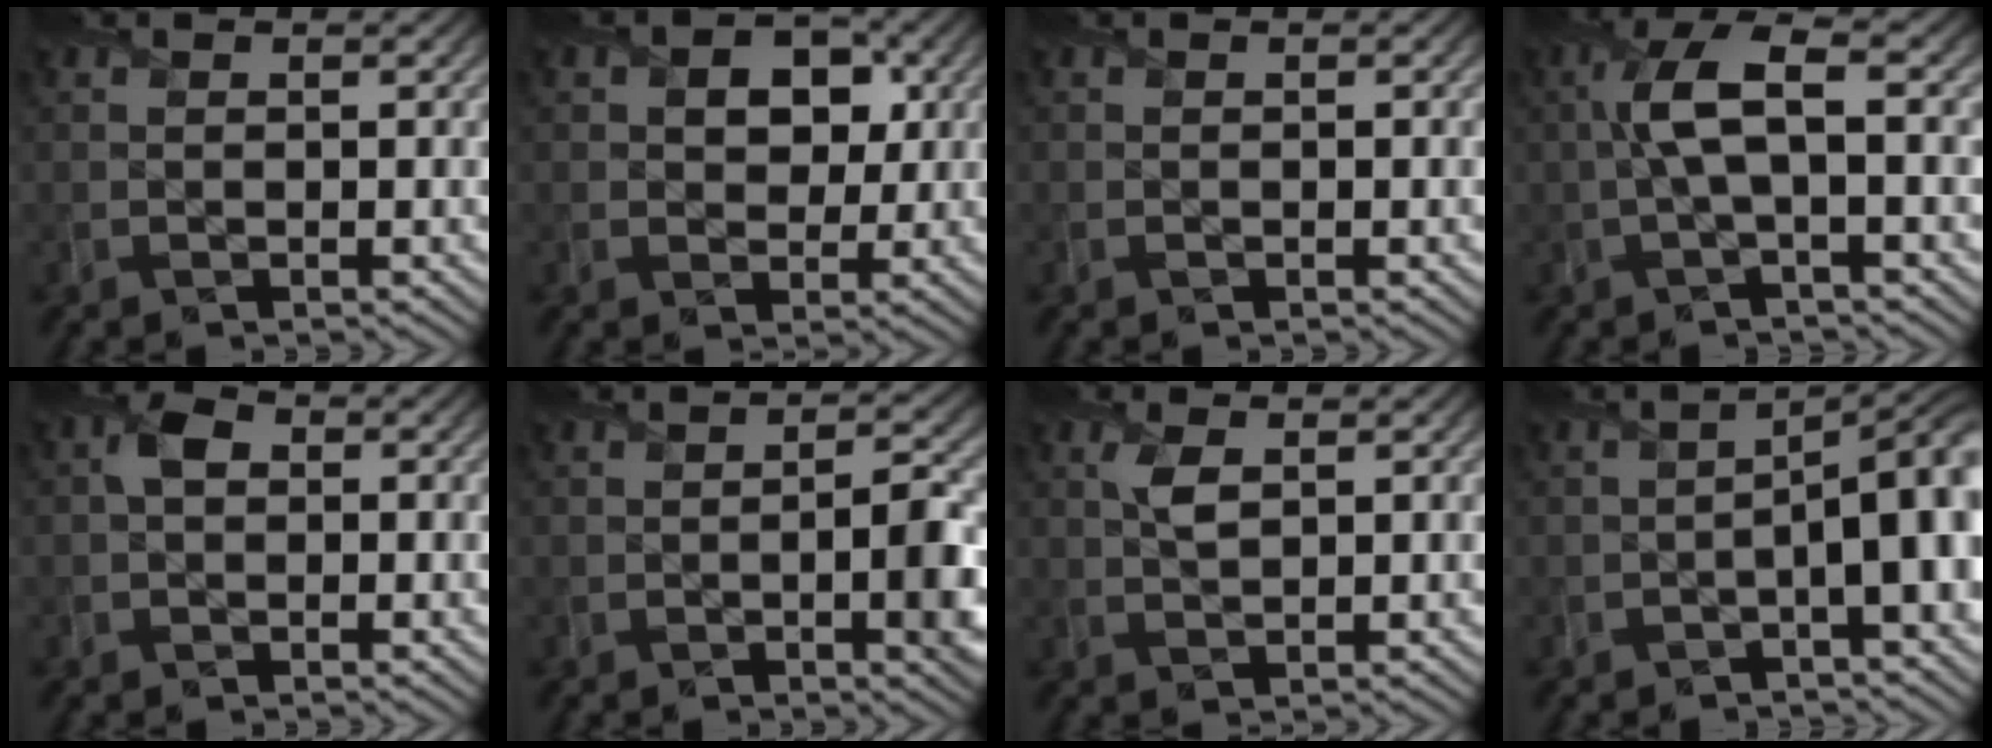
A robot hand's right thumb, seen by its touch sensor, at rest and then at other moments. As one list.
[{"total": 5.2, "force": [1.4, 3.9, 3.1], "torque": [-0.047, 0.001, 0.011]}, {"total": 0.0}, {"total": 5.6, "force": [0.1, 1.5, 5.5], "torque": [-0.117, 0.019, -0.005]}, {"total": 2.3, "force": [0.0, 1.8, 1.4], "torque": [-0.029, 0.004, -0.007]}, {"total": 4.2, "force": [-0.8, 1.2, 4.0], "torque": [-0.062, -0.002, -0.011]}, {"total": 2.2, "force": [0.9, 1.0, 1.8], "torque": [-0.044, 0.002, 0.019]}, {"total": 6.7, "force": [-1.8, 1.8, 6.2], "torque": [-0.084, 0.009, -0.033]}]